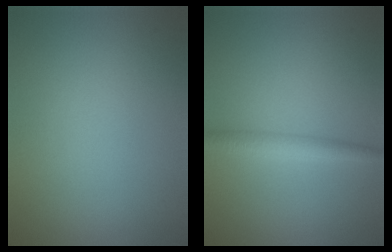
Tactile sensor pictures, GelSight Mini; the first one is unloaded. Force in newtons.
{"total": 2.3, "press": 2.3, "slide": 0.1}